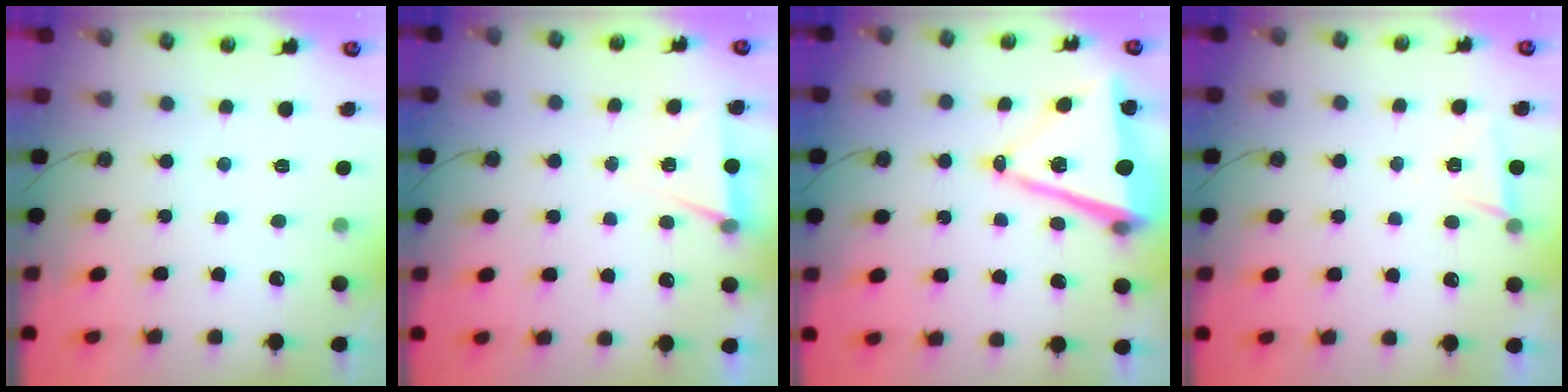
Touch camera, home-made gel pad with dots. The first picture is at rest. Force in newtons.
{"total": 5.5, "press": 3.3, "slide": 4.4}
{"total": 12.7, "press": 12.4, "slide": 2.3}
{"total": 5.5, "press": 3.2, "slide": 4.4}